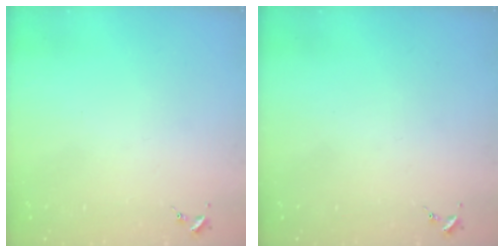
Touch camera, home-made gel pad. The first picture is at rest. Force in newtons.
{"total": 0.0}